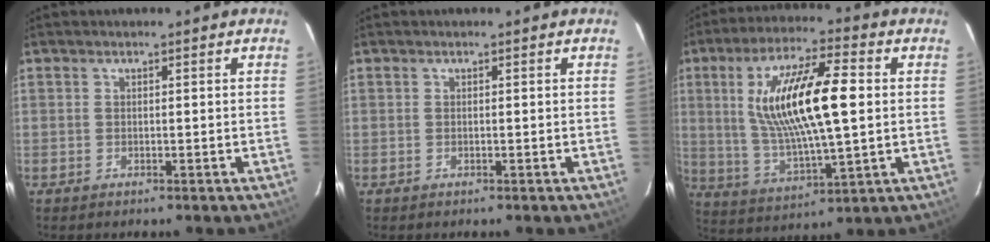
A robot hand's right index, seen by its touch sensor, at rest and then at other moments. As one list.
[{"total": 0.0}, {"total": 18.4, "force": [2.8, 4.9, 17.5], "torque": [-0.330, 0.006, 0.060]}]